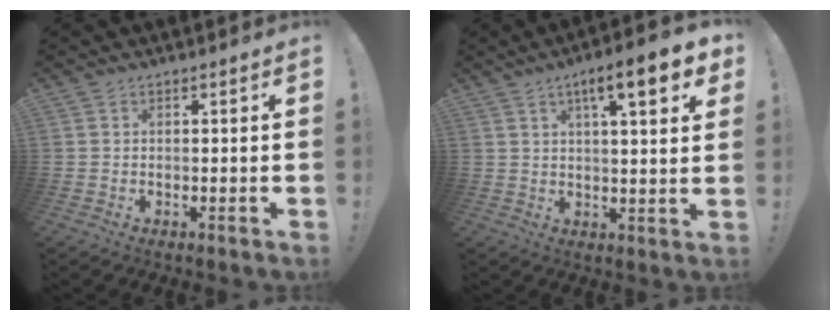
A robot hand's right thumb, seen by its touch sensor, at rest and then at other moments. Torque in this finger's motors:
{"motor_torque": [-0.16, 0.89, 0.51, -0.06, 0.05]}